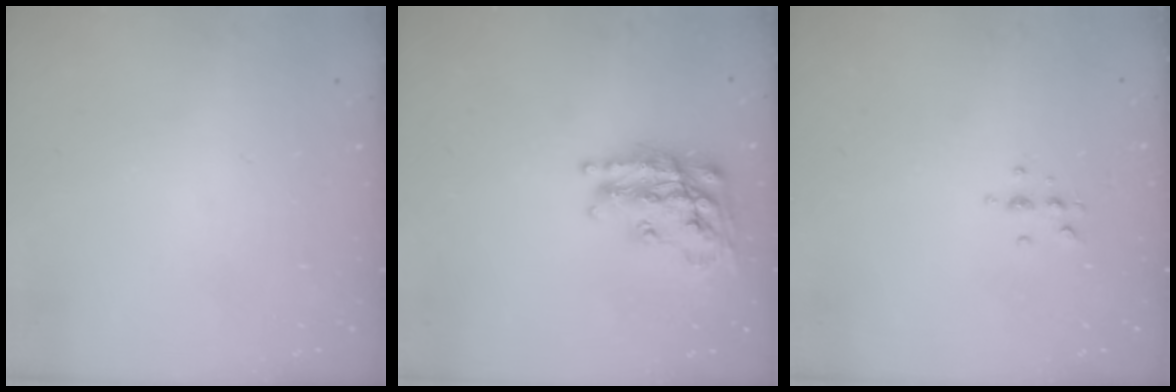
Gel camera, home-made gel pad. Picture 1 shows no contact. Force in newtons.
{"total": 20.4, "press": 20.4, "slide": 1.4}
{"total": 4.9, "press": 4.9, "slide": 0.7}